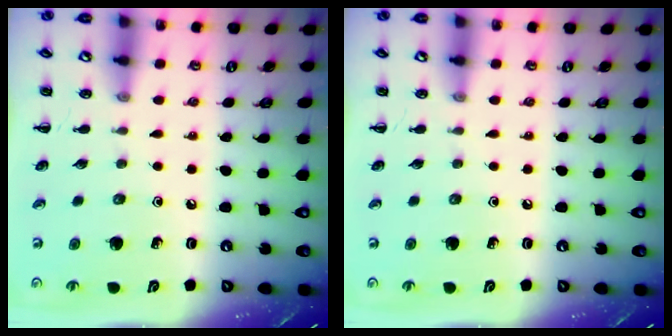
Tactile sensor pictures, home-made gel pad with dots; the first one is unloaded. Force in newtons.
{"total": 0.0}